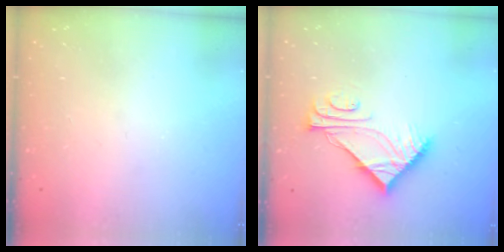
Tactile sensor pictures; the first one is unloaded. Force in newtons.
{"total": 8.7, "press": 8.7, "slide": 0.1}